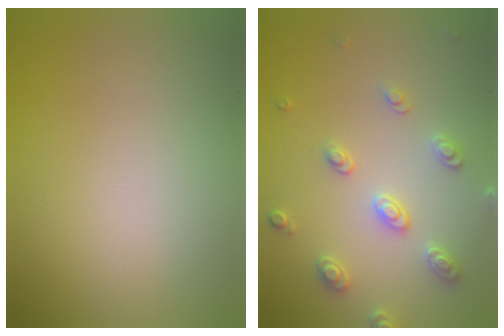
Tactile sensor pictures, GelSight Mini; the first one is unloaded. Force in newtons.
{"total": 3.0, "press": 2.9, "slide": 0.6}